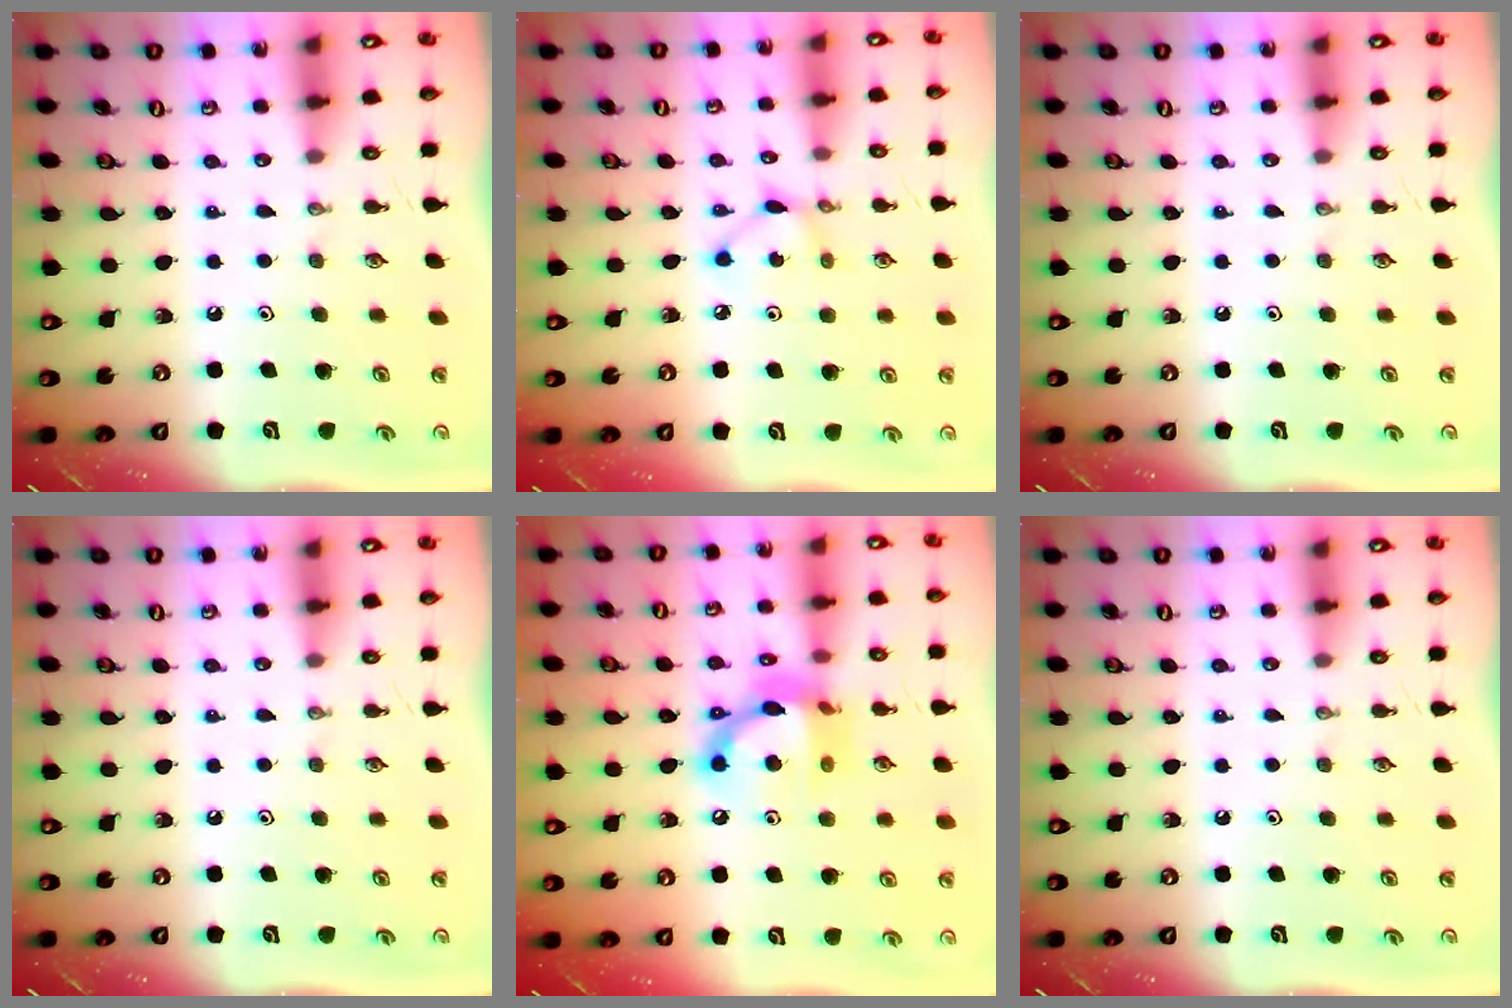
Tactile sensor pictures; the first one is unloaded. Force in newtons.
{"total": 4.0, "press": 4.0, "slide": 0.2}
{"total": 0.0}
{"total": 0.0}
{"total": 13.6, "press": 13.6, "slide": 0.8}
{"total": 0.0}